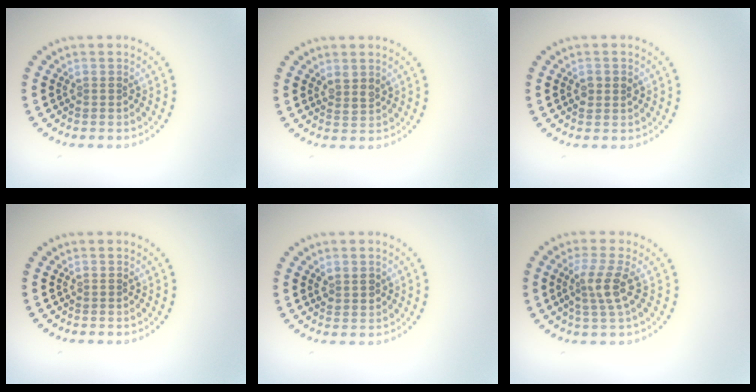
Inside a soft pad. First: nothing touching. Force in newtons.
{"total": 1.3, "press": 1.1, "slide": 0.7}
{"total": 1.4, "press": 1.4, "slide": 0.3}
{"total": 0.0}
{"total": 1.7, "press": 1.6, "slide": 0.6}
{"total": 2.7, "press": 2.1, "slide": 1.7}